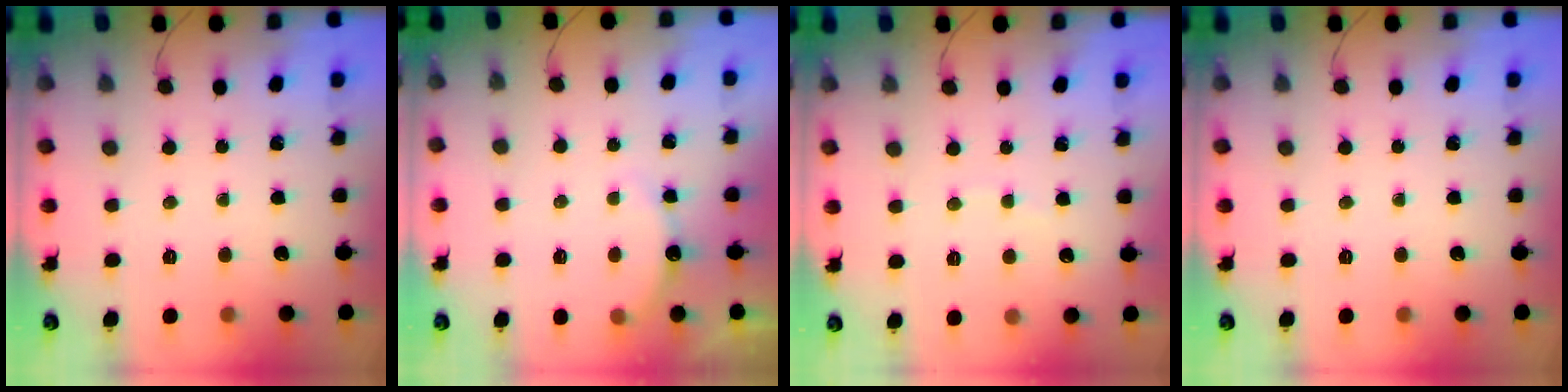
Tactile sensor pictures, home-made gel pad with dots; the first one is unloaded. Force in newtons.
{"total": 4.3, "press": 4.1, "slide": 1.1}
{"total": 2.9, "press": 2.9, "slide": 0.7}
{"total": 0.0}